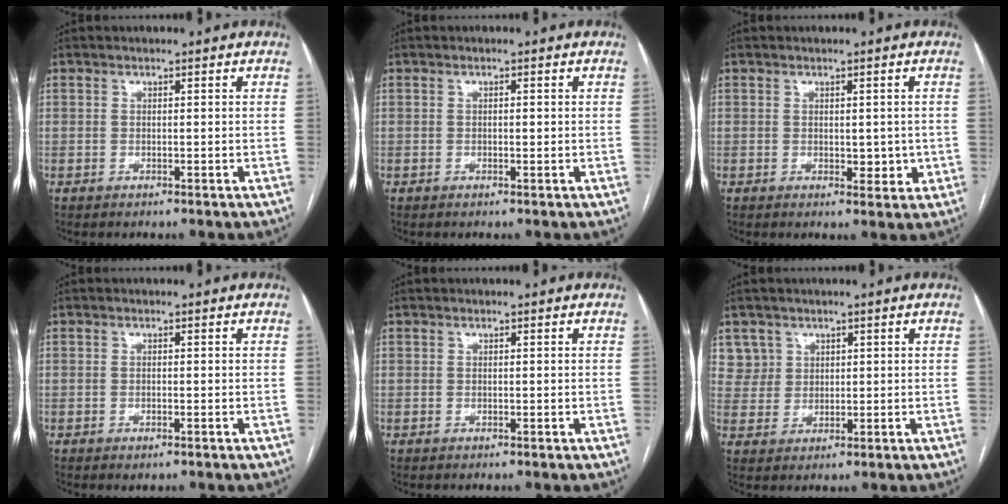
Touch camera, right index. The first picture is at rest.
{"total": 0.7, "force": [0.0, 0.2, 0.7], "torque": [-0.010, 0.001, 0.000]}
{"total": 3.1, "force": [-0.1, 1.9, 2.4], "torque": [-0.027, 0.000, 0.007]}
{"total": 0.9, "force": [-0.5, 0.2, 0.7], "torque": [-0.010, -0.002, -0.006]}
{"total": 0.0}
{"total": 4.1, "force": [2.3, 3.3, -0.6], "torque": [0.025, 0.004, 0.045]}